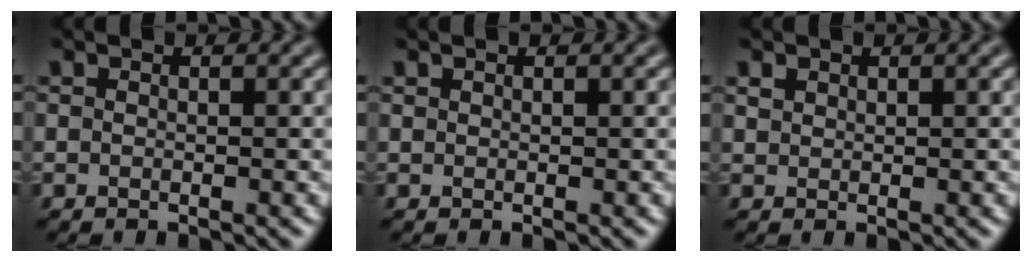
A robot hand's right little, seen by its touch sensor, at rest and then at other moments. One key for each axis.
{"total": 0.0}
{"total": 0.9, "fx": 0.7, "fy": 0.6, "fz": 0.3, "tx": -0.006, "ty": 0.000, "tz": 0.015}